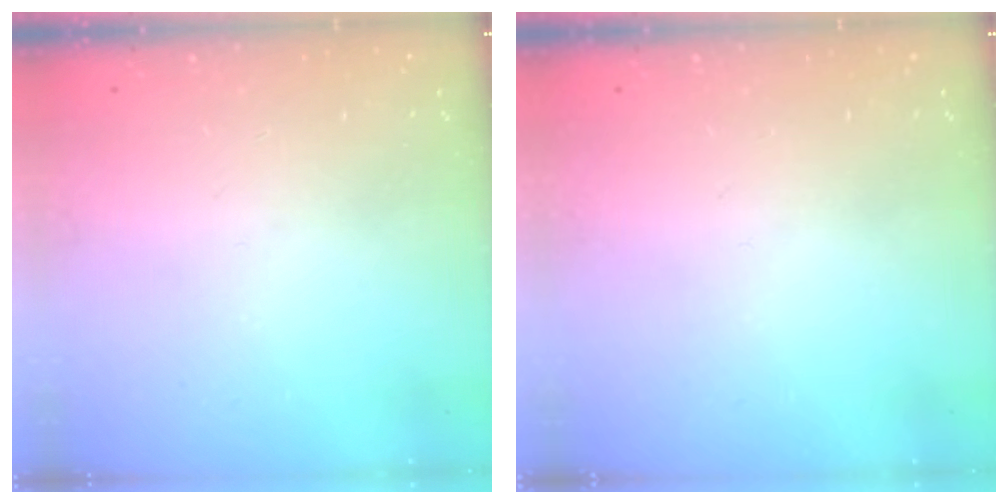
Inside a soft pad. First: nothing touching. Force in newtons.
{"total": 0.0}